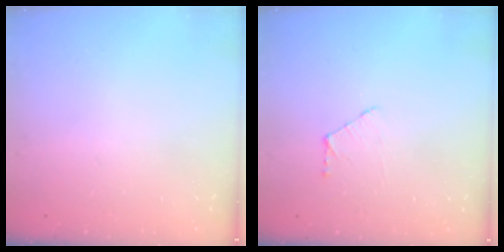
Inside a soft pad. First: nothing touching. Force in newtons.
{"total": 3.3, "press": 3.3, "slide": 0.3}